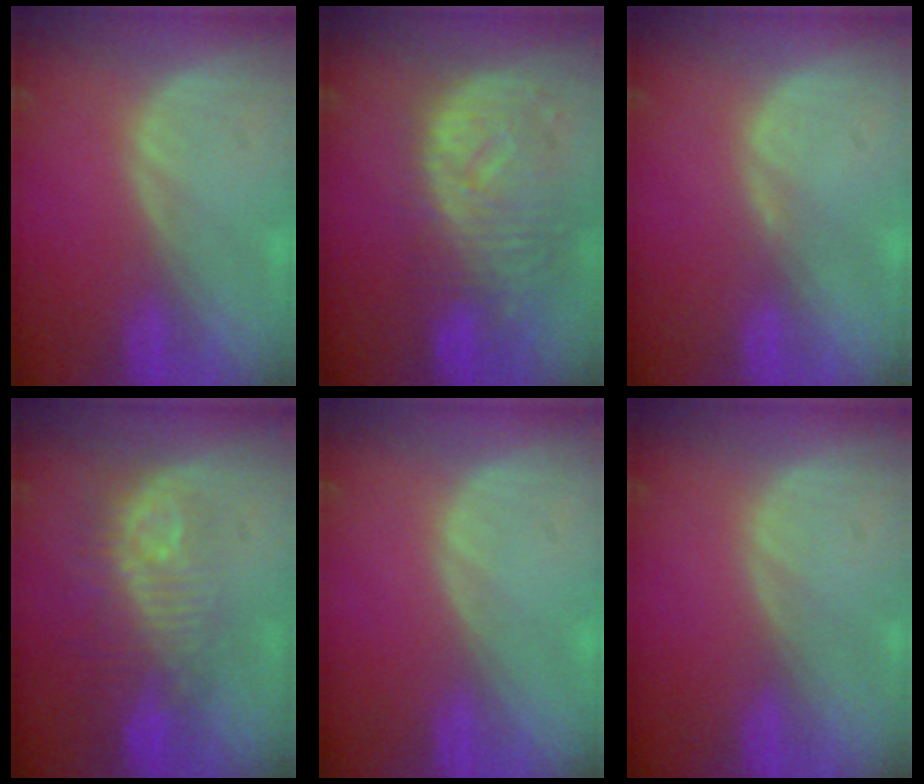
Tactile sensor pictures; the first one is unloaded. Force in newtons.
{"total": 11.2, "press": 9.8, "slide": 5.4}
{"total": 0.7, "press": 0.7, "slide": 0.2}
{"total": 9.7, "press": 8.7, "slide": 4.4}
{"total": 0.0}
{"total": 0.0}